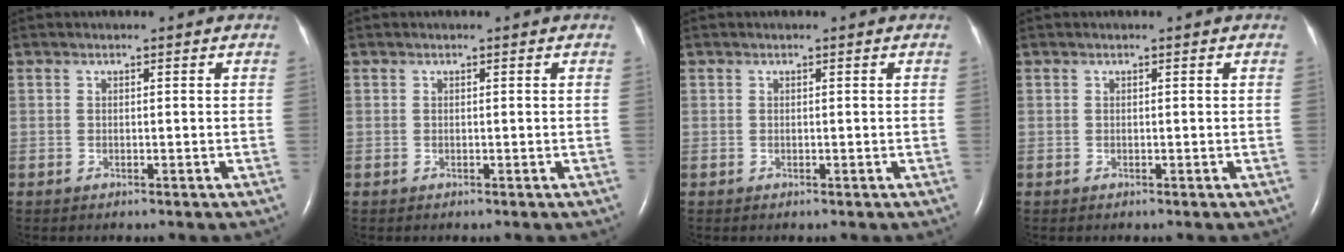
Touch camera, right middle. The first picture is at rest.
{"total": 0.0}
{"total": 0.0}
{"total": 0.0}